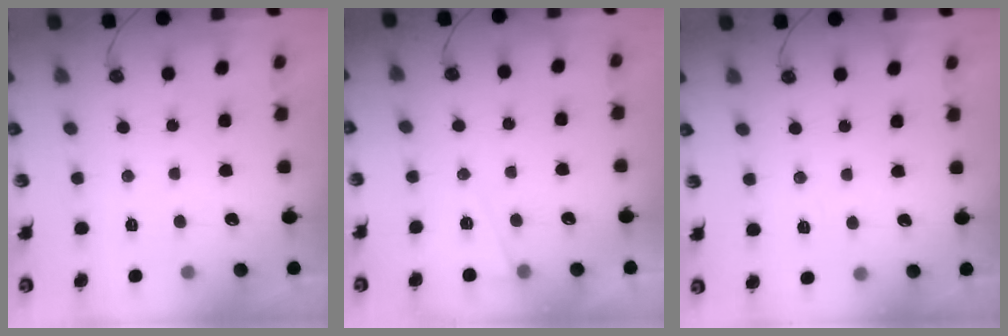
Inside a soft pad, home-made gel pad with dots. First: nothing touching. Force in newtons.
{"total": 6.4, "press": 4.7, "slide": 4.3}
{"total": 4.7, "press": 4.6, "slide": 1.2}